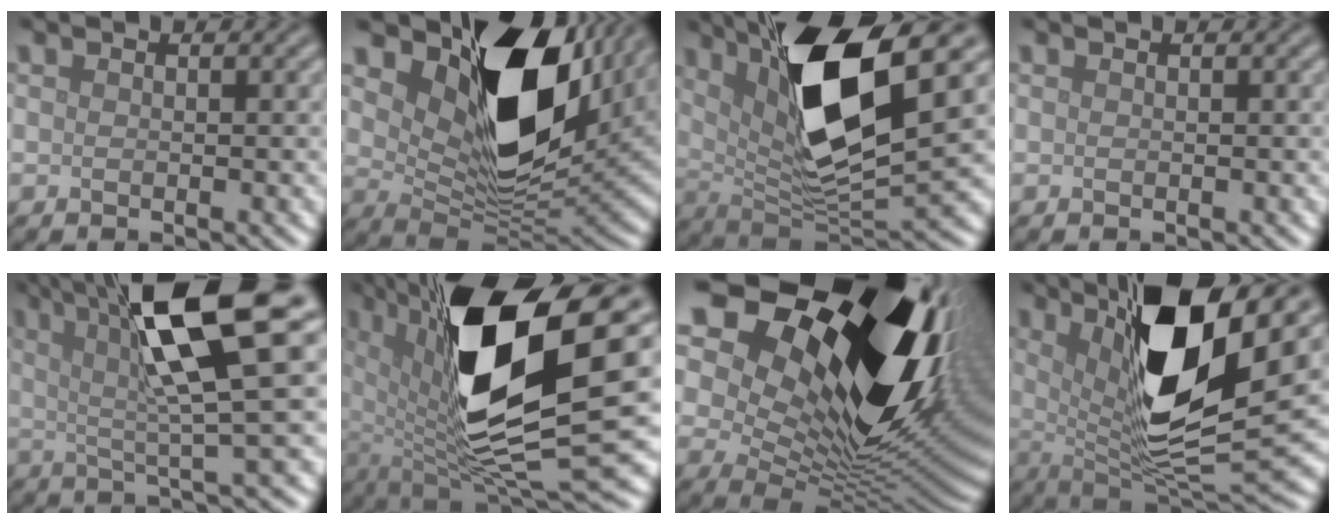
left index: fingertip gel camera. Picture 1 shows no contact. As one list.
[{"total": 12.4, "force": [5.5, 6.7, 8.8], "torque": [-0.150, -0.019, 0.114]}, {"total": 11.8, "force": [4.6, 3.5, 10.3], "torque": [-0.188, -0.009, 0.086]}, {"total": 0.0}, {"total": 12.1, "force": [4.1, 2.3, 11.1], "torque": [-0.164, 0.016, 0.062]}, {"total": 14.7, "force": [4.5, 4.8, 13.2], "torque": [-0.248, -0.015, 0.085]}, {"total": 21.7, "force": [8.2, 12.5, 15.7], "torque": [-0.260, 0.033, 0.148]}, {"total": 12.2, "force": [4.0, 3.3, 11.1], "torque": [-0.183, -0.012, 0.074]}]